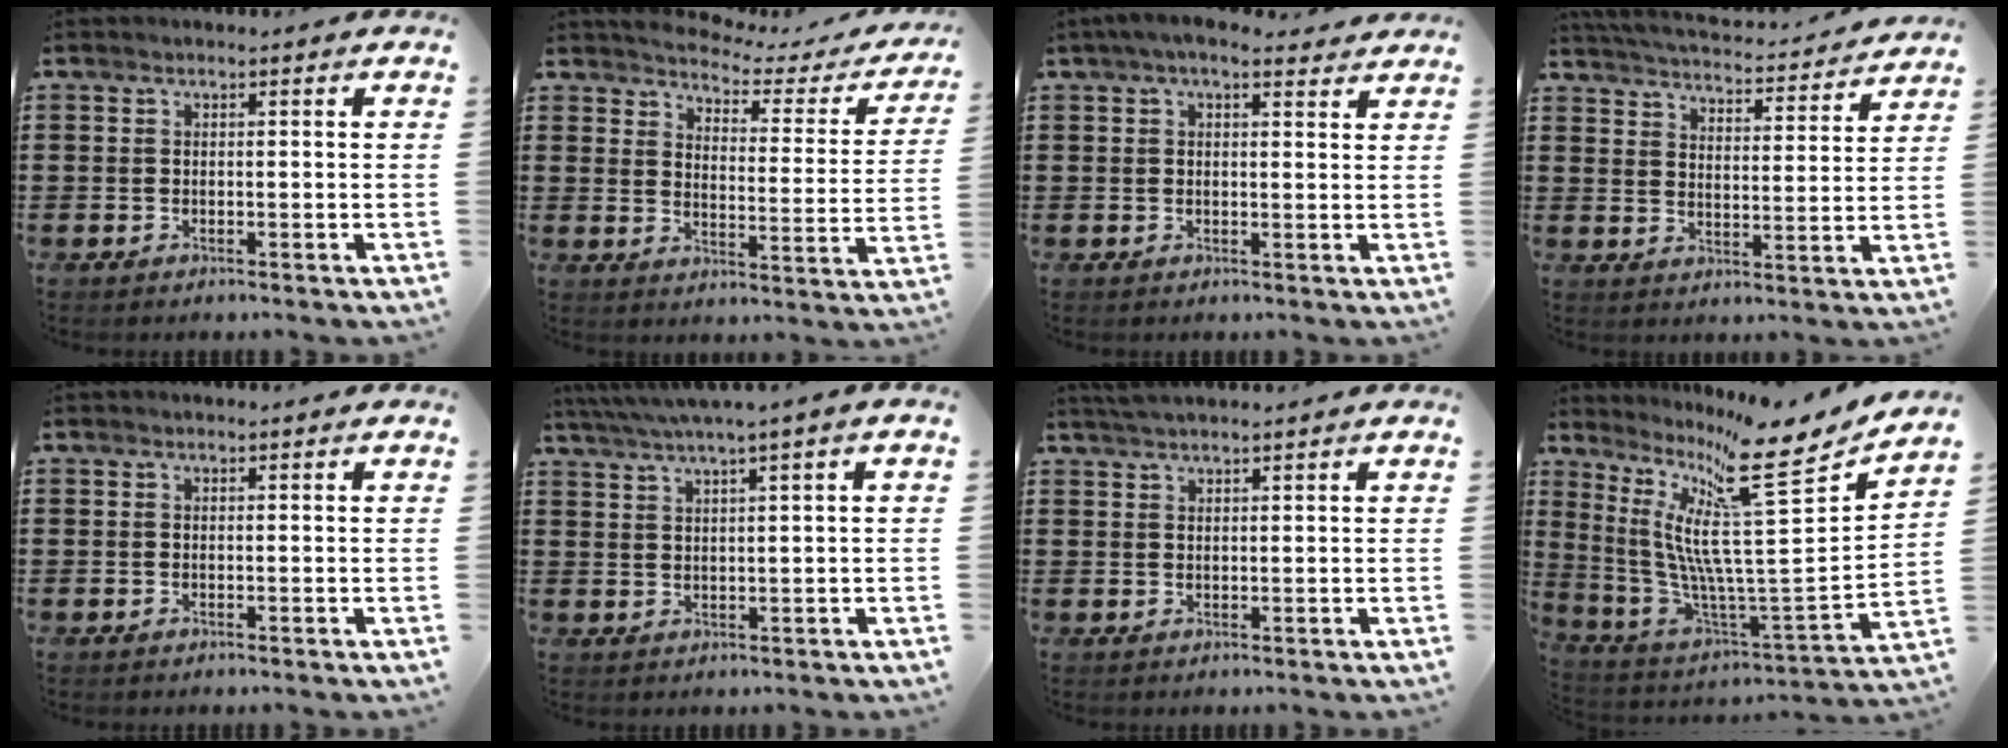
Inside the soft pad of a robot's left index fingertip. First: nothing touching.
{"total": 2.9, "force": [2.8, 0.1, 0.5], "torque": [-0.032, -0.027, 0.041]}
{"total": 3.9, "force": [3.0, 1.0, 2.3], "torque": [-0.051, 0.001, 0.054]}
{"total": 4.4, "force": [4.4, -0.3, 0.7], "torque": [-0.037, -0.035, 0.071]}
{"total": 0.0}
{"total": 2.7, "force": [1.5, -0.5, 2.1], "torque": [-0.045, -0.004, 0.024]}
{"total": 1.9, "force": [1.7, 0.1, 0.7], "torque": [-0.016, 0.002, 0.033]}
{"total": 14.7, "force": [8.7, 1.0, 11.8], "torque": [-0.240, -0.077, 0.126]}